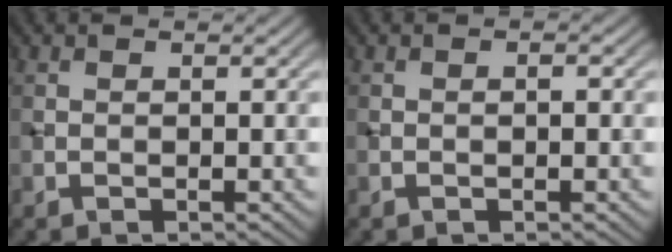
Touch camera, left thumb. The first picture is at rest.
{"total": 0.6, "force": [-0.1, 0.1, 0.6], "torque": [-0.008, 0.002, -0.002]}